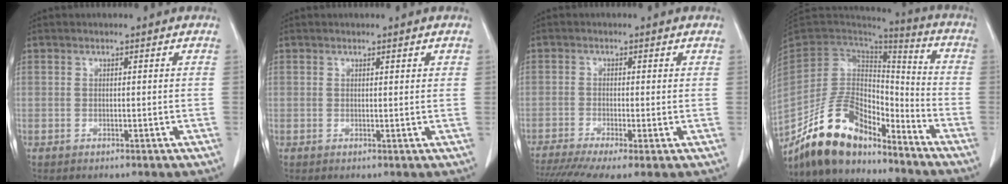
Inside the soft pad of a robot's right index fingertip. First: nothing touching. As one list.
[{"total": 1.0, "force": [0.7, 0.2, 0.7], "torque": [-0.011, -0.001, 0.009]}, {"total": 8.8, "force": [-5.7, 1.6, 6.5], "torque": [-0.120, -0.009, -0.097]}, {"total": 15.9, "force": [-13.0, 6.3, 6.7], "torque": [-0.115, 0.036, -0.239]}]